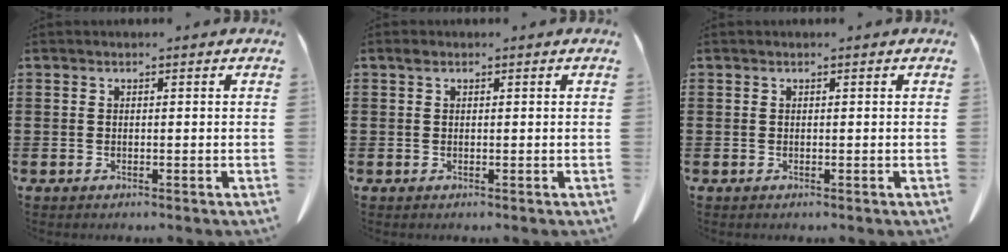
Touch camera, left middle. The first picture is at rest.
{"total": 0.7, "force": [0.4, 0.5, 0.3], "torque": [-0.009, 0.002, 0.010]}
{"total": 0.0}